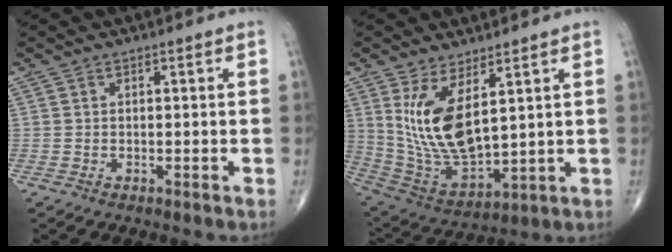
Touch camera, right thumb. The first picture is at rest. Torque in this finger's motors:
{"motor_torque": [-0.65, 1.35, 1.09, 0.91, 0.36]}